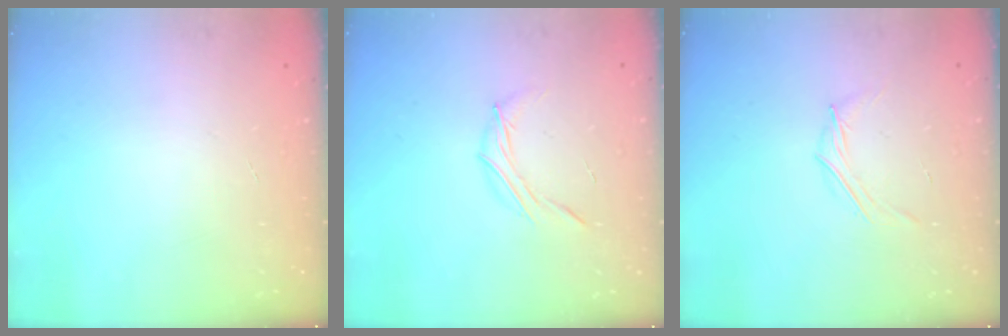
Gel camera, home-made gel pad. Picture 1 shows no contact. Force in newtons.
{"total": 5.5, "press": 5.4, "slide": 1.3}
{"total": 3.9, "press": 3.7, "slide": 1.2}